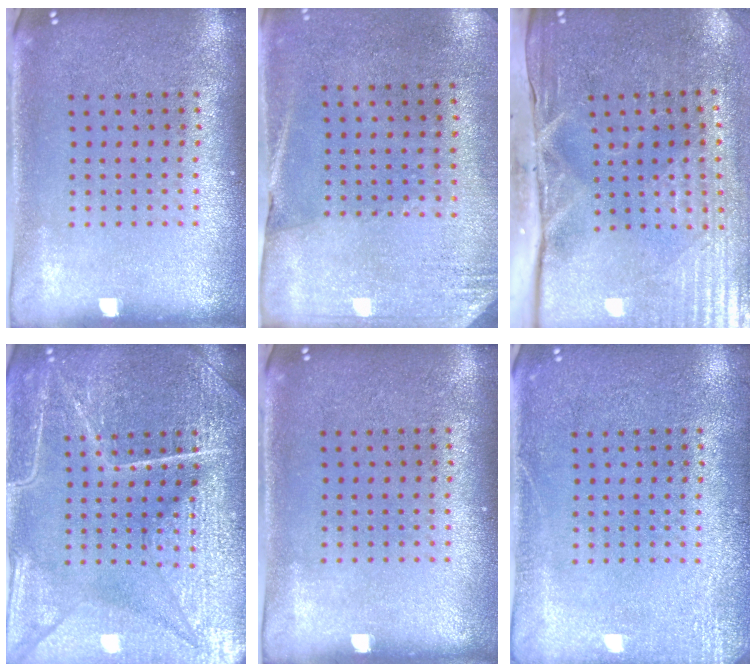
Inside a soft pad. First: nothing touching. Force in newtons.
{"total": 2.6, "press": 2.3, "slide": 1.2}
{"total": 4.8, "press": 4.0, "slide": 2.5}
{"total": 7.3, "press": 7.2, "slide": 0.9}
{"total": 0.0}
{"total": 2.3, "press": 2.3, "slide": 0.4}